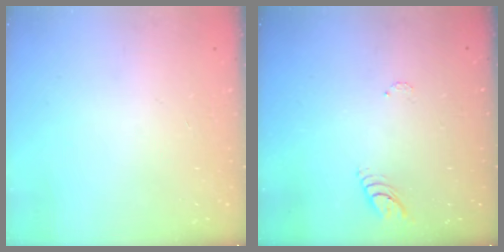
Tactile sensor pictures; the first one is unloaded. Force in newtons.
{"total": 4.8, "press": 4.8, "slide": 0.4}